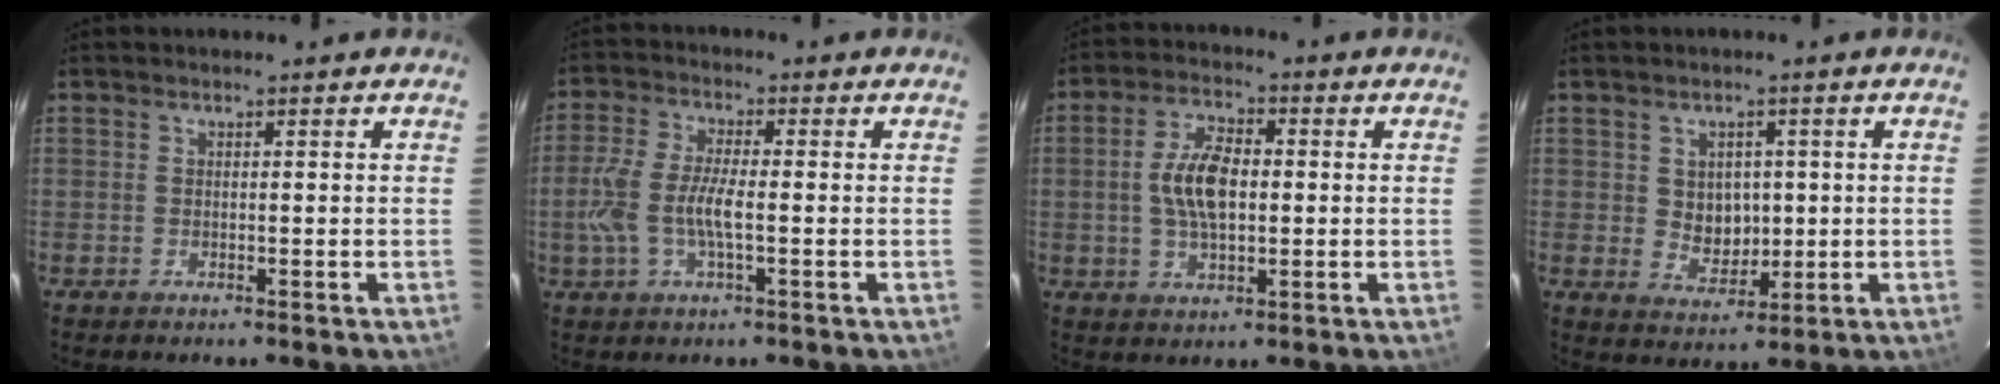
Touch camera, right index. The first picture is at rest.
{"total": 8.3, "force": [-1.4, 2.6, 7.7], "torque": [-0.167, 0.000, -0.028]}
{"total": 8.7, "force": [0.1, 4.3, 7.5], "torque": [-0.145, 0.010, 0.003]}
{"total": 5.6, "force": [0.5, 4.8, 2.8], "torque": [-0.048, 0.003, 0.020]}